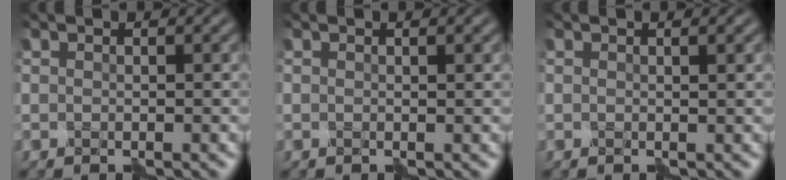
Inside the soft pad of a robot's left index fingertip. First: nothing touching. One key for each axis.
{"total": 1.0, "fx": 0.3, "fy": 0.4, "fz": 0.8, "tx": -0.008, "ty": 0.001, "tz": -0.001}
{"total": 1.3, "fx": 0.5, "fy": 0.5, "fz": 1.1, "tx": -0.012, "ty": 0.000, "tz": -0.001}